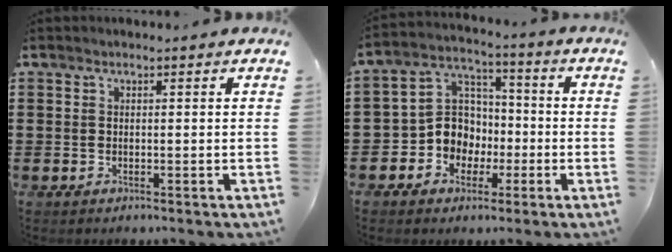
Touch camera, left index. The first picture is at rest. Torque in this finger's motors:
{"motor_torque": [0.42, 0.42, 0.44, 0.10]}